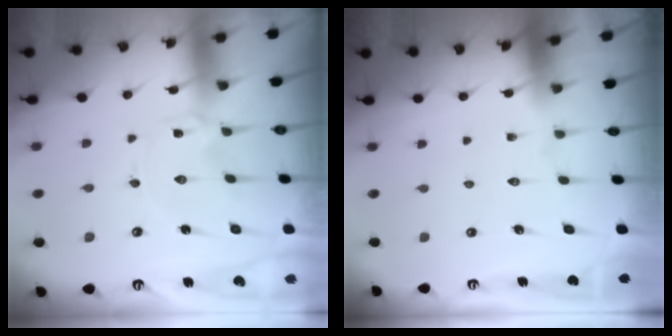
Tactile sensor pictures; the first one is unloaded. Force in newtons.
{"total": 0.0}